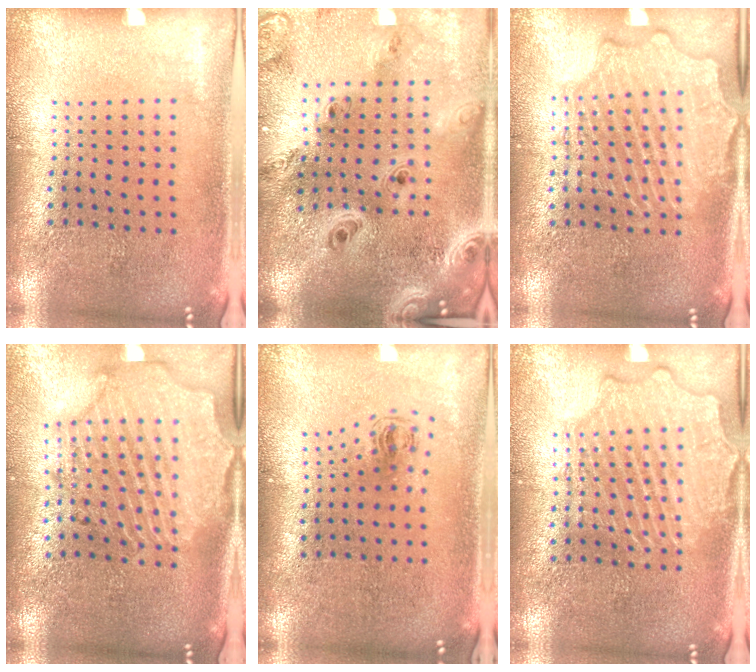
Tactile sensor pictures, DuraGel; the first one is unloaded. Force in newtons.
{"total": 4.1, "press": 3.1, "slide": 2.6}
{"total": 2.3, "press": 2.3, "slide": 0.3}
{"total": 3.0, "press": 2.6, "slide": 1.5}
{"total": 0.7, "press": 0.4, "slide": 0.6}
{"total": 3.6, "press": 3.6, "slide": 0.4}